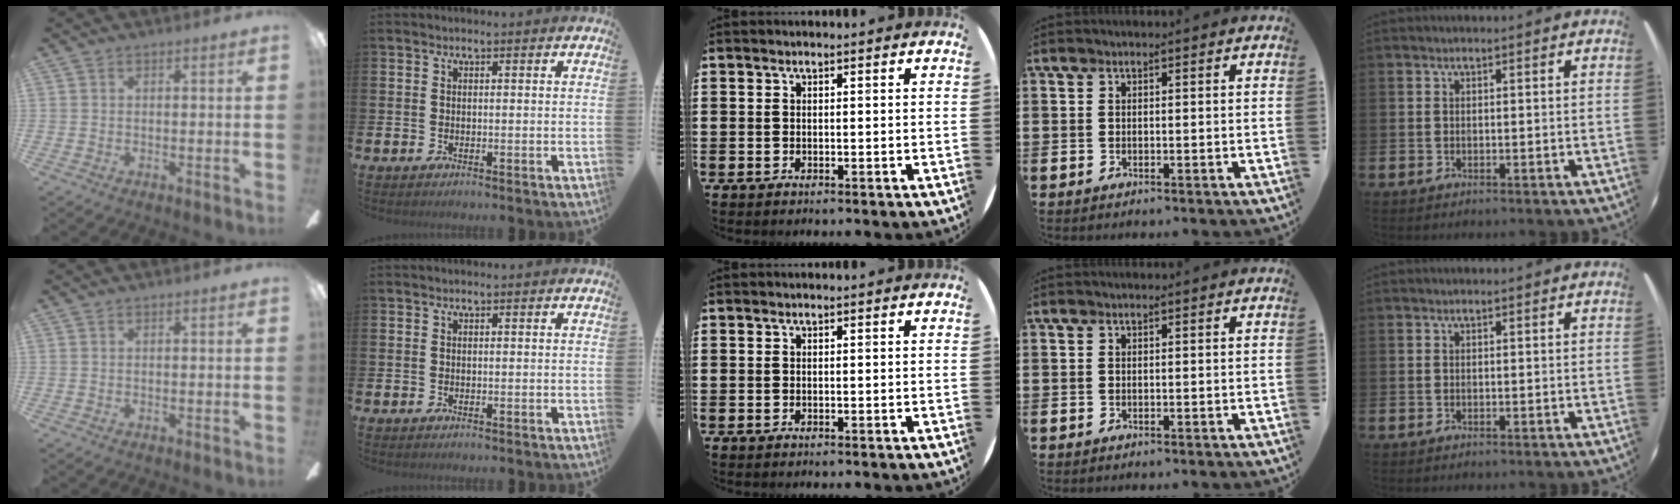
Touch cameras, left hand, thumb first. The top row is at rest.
{}